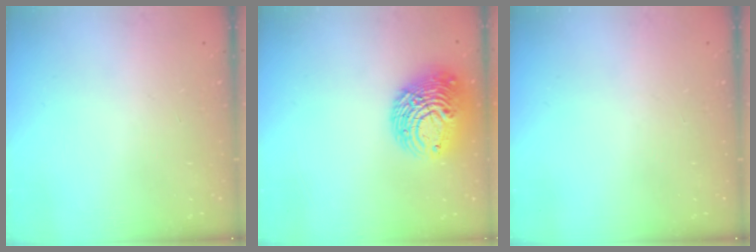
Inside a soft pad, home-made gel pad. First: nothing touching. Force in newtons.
{"total": 13.1, "press": 13.0, "slide": 1.4}
{"total": 0.0}